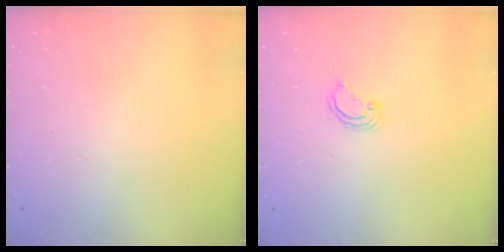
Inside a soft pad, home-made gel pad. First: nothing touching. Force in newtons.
{"total": 4.1, "press": 4.1, "slide": 0.2}